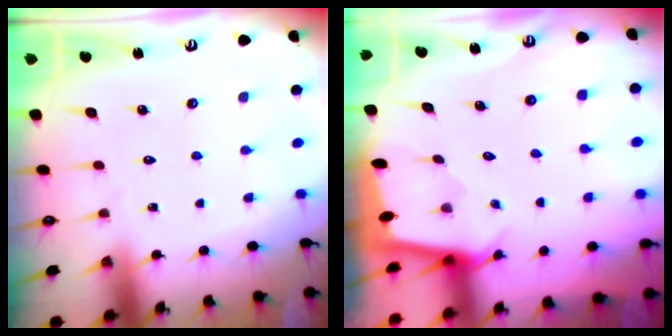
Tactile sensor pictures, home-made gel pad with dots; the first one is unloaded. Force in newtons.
{"total": 1.7, "press": 1.6, "slide": 0.2}